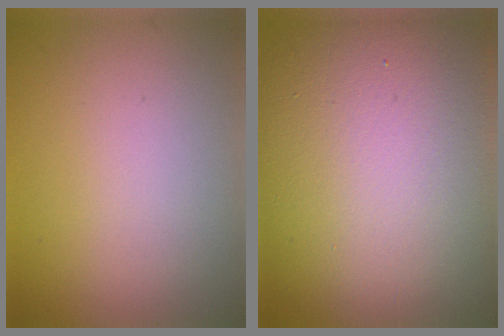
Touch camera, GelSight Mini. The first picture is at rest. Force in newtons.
{"total": 17.3, "press": 17.3, "slide": 0.9}